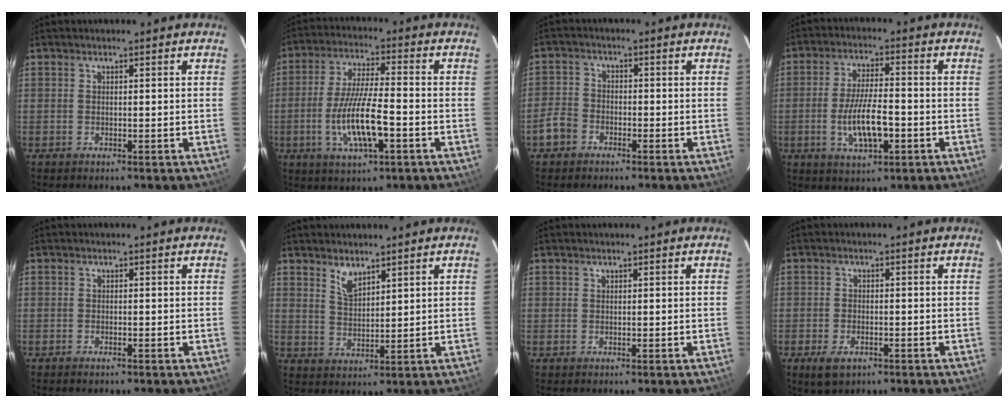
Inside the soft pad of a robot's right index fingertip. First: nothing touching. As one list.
[{"total": 11.9, "force": [-3.8, 2.6, 11.0], "torque": [-0.216, -0.009, -0.066]}, {"total": 4.3, "force": [-2.6, 3.3, 1.2], "torque": [-0.032, 0.011, -0.050]}, {"total": 9.6, "force": [-2.8, 3.2, 8.7], "torque": [-0.171, -0.006, -0.046]}, {"total": 0.7, "force": [-0.6, 0.2, 0.3], "torque": [-0.007, 0.000, -0.012]}, {"total": 4.0, "force": [3.1, 1.4, 2.1], "torque": [-0.039, -0.001, 0.060]}, {"total": 0.5, "force": [0.1, 0.5, -0.1], "torque": [0.005, 0.003, 0.001]}, {"total": 4.4, "force": [-2.4, 2.4, 2.8], "torque": [-0.065, -0.010, -0.041]}]